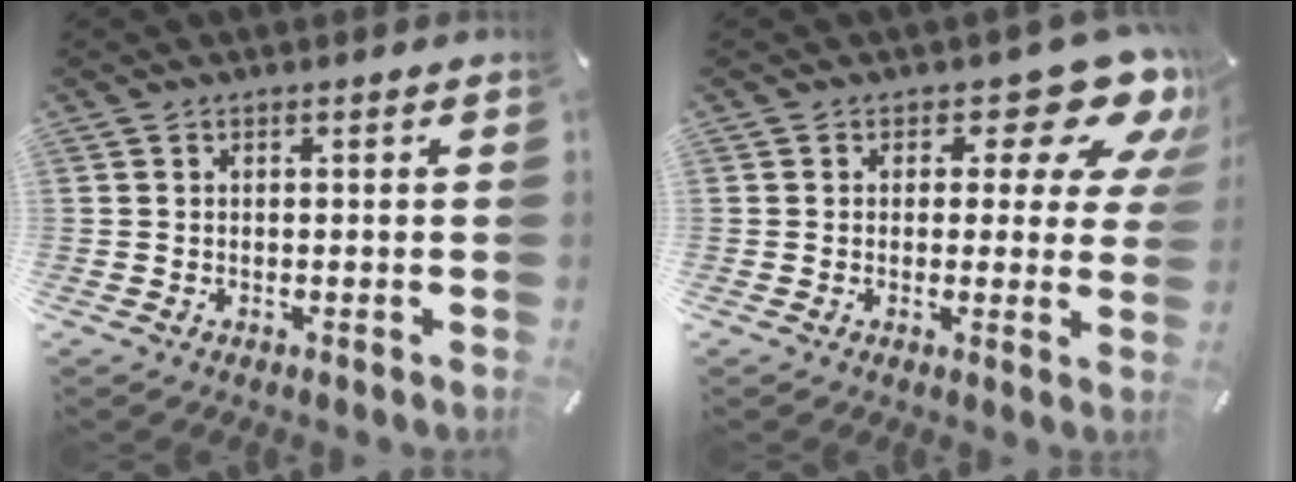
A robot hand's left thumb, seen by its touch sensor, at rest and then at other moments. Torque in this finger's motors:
{"motor_torque": [0.53, 0.02, 0.30, 0.19, 0.04]}